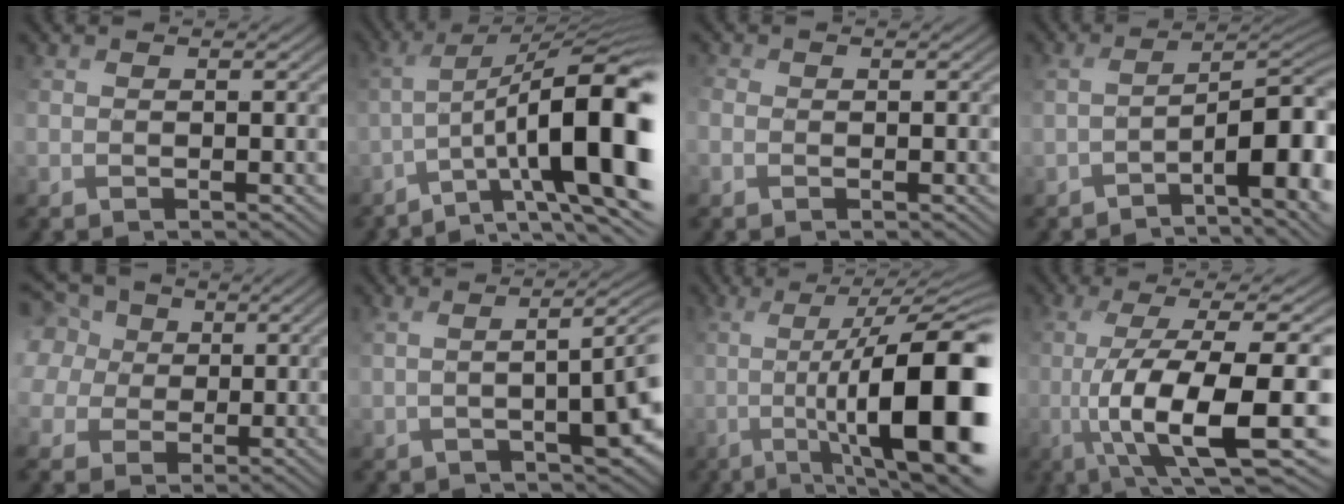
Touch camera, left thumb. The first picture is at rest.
{"total": 16.8, "force": [-4.0, 5.3, 15.4], "torque": [-0.243, -0.011, -0.046]}
{"total": 0.8, "force": [-0.5, 0.6, 0.2], "torque": [-0.019, -0.003, -0.002]}
{"total": 11.5, "force": [-4.7, 3.8, 9.8], "torque": [-0.119, 0.010, -0.051]}
{"total": 9.3, "force": [2.9, 7.9, 4.0], "torque": [-0.176, 0.017, 0.049]}
{"total": 6.6, "force": [-0.7, 2.0, 6.2], "torque": [-0.076, -0.005, -0.004]}
{"total": 16.6, "force": [-1.3, 5.0, 15.7], "torque": [-0.229, -0.020, 0.013]}
{"total": 14.9, "force": [-2.4, 4.7, 14.0], "torque": [-0.260, -0.017, -0.014]}